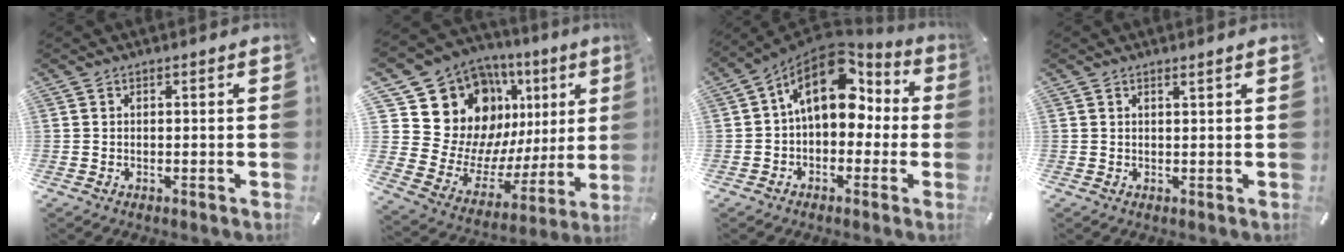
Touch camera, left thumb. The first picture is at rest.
{"total": 18.3, "force": [9.9, 13.9, 6.8], "torque": [-0.096, -0.097, 0.206]}
{"total": 15.8, "force": [4.7, 10.4, 11.0], "torque": [-0.177, -0.021, 0.080]}
{"total": 1.0, "force": [0.8, -0.1, 0.6], "torque": [-0.010, -0.002, 0.014]}